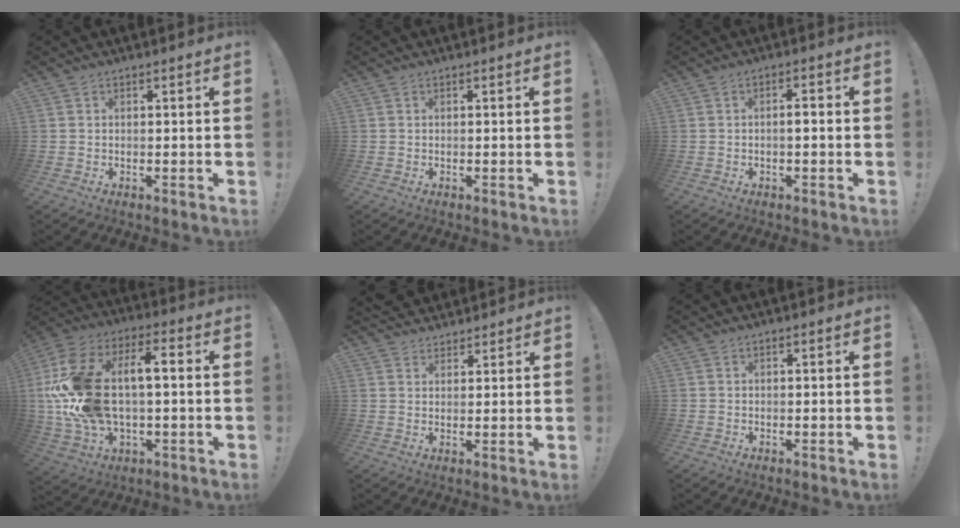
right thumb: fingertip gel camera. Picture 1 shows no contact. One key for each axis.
{"total": 0.0}
{"total": 2.6, "fx": -0.8, "fy": 0.5, "fz": 2.4, "tx": -0.038, "ty": 0.003, "tz": -0.017}
{"total": 21.7, "fx": 1.2, "fy": 12.8, "fz": 17.4, "tx": -0.343, "ty": 0.020, "tz": 0.025}
{"total": 4.2, "fx": 3.7, "fy": 2.1, "fz": 0.0, "tx": 0.004, "ty": -0.023, "tz": 0.071}
{"total": 0.0}